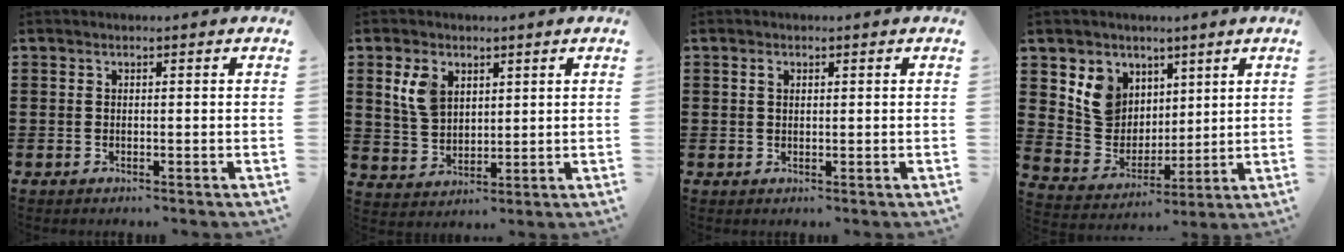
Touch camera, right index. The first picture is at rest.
{"total": 6.1, "force": [2.8, 4.0, 3.7], "torque": [-0.093, 0.010, 0.050]}
{"total": 1.1, "force": [0.5, 0.7, 0.7], "torque": [-0.017, 0.005, 0.008]}
{"total": 8.1, "force": [3.9, 6.9, 1.5], "torque": [-0.072, -0.008, 0.079]}